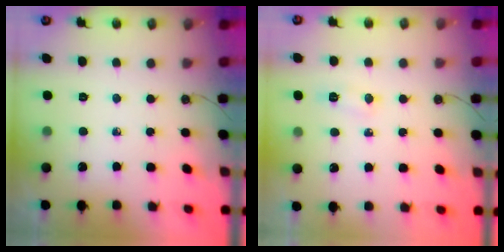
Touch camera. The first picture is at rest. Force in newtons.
{"total": 5.7, "press": 5.7, "slide": 0.8}